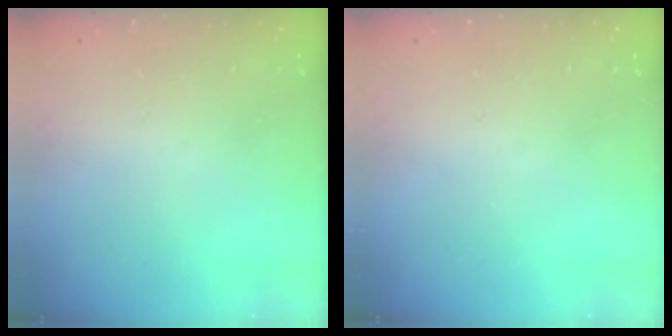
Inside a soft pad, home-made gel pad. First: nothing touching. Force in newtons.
{"total": 0.0}